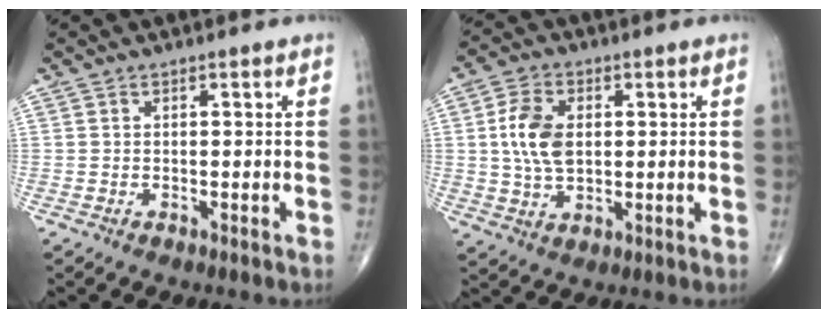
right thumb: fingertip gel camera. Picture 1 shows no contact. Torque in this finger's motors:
{"motor_torque": [0.79, 0.57, 0.98, 0.19, 0.33]}